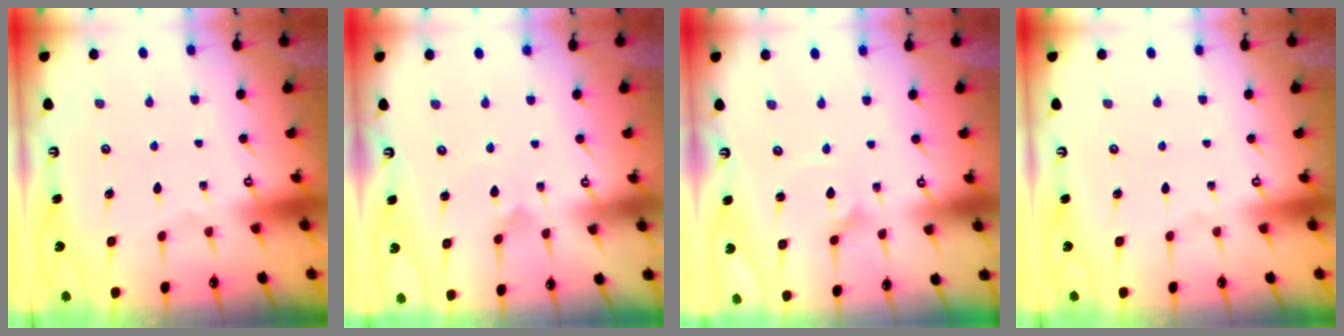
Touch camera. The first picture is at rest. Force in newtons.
{"total": 1.3, "press": 1.3, "slide": 0.1}
{"total": 1.4, "press": 1.4, "slide": 0.1}
{"total": 0.0}